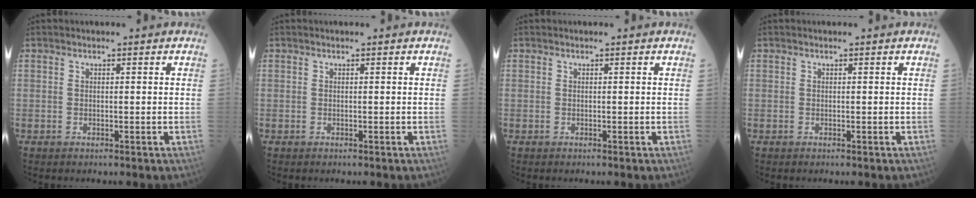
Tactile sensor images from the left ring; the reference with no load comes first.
{"total": 0.0}
{"total": 0.0}
{"total": 0.0}